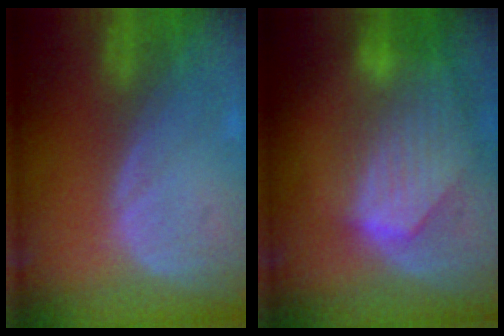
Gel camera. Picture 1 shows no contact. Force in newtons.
{"total": 9.1, "press": 8.0, "slide": 4.2}